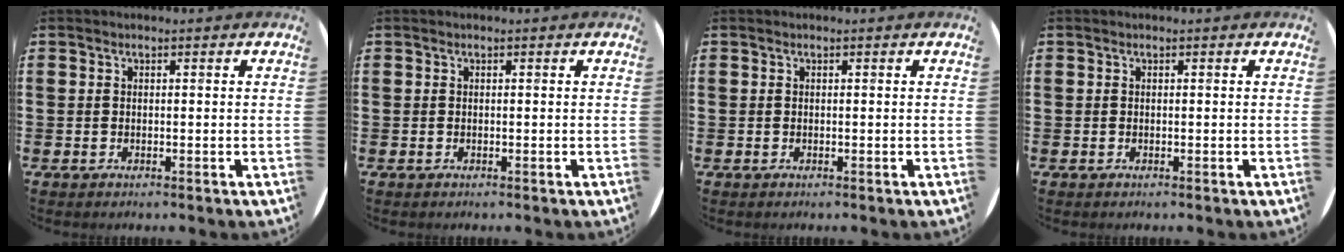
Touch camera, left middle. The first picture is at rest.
{"total": 0.0}
{"total": 0.0}
{"total": 0.0}